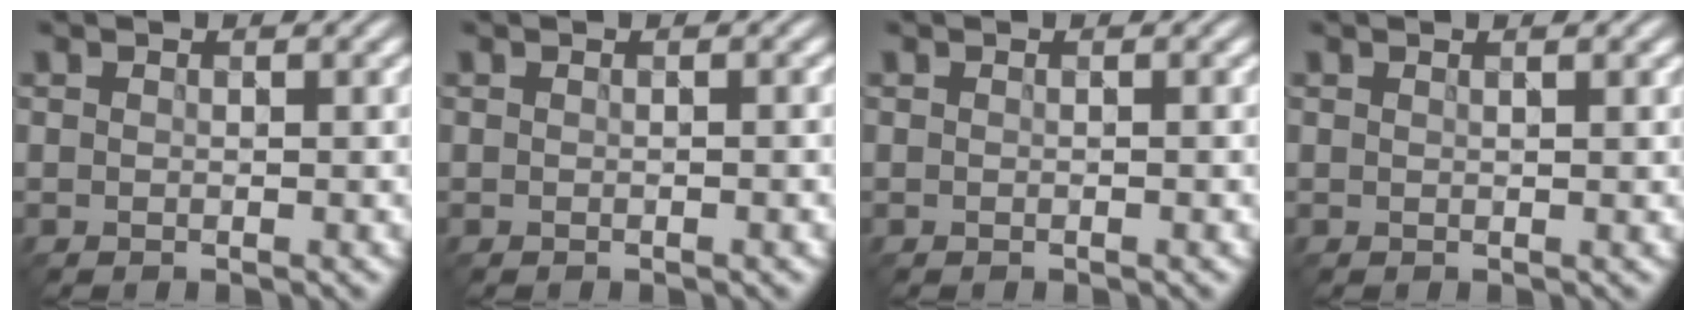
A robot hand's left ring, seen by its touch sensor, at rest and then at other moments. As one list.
[{"total": 0.5, "force": [-0.2, -0.1, 0.4], "torque": [-0.007, -0.001, -0.004]}, {"total": 0.0}, {"total": 0.7, "force": [0.4, 0.1, 0.5], "torque": [-0.005, 0.003, 0.004]}]